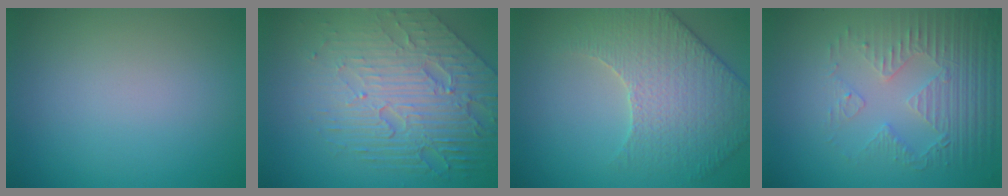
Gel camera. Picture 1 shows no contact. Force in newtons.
{"total": 8.4, "press": 5.6, "slide": 6.2}
{"total": 4.6, "press": 4.6, "slide": 0.2}
{"total": 5.1, "press": 3.5, "slide": 3.8}